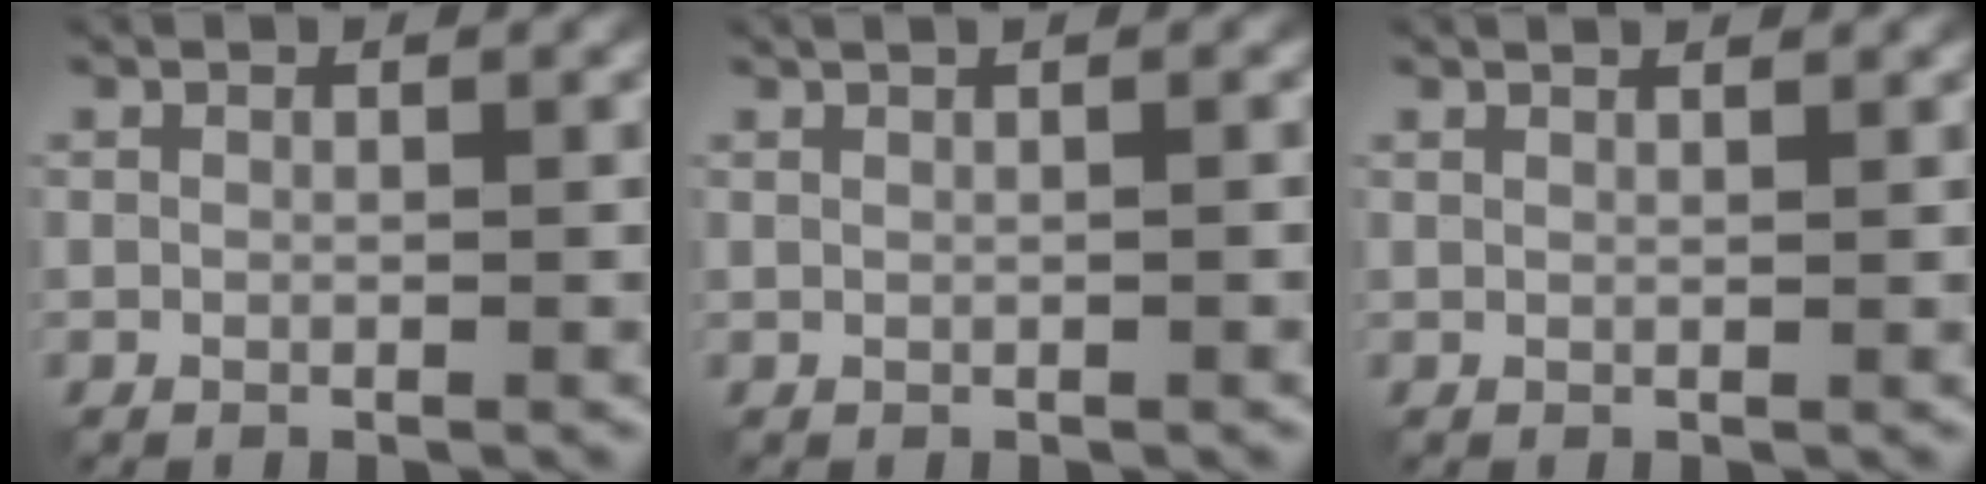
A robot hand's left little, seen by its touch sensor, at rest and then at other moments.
{"total": 2.8, "force": [1.4, 1.3, 2.0], "torque": [-0.019, 0.021, 0.004]}
{"total": 2.6, "force": [1.8, 1.0, 1.5], "torque": [-0.004, 0.018, -0.001]}